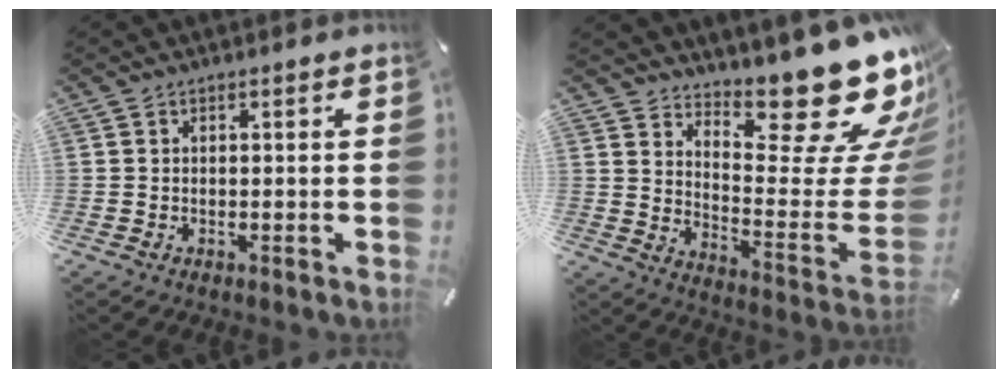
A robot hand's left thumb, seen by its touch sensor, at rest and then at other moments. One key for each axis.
{"total": 21.4, "fx": 16.5, "fy": 6.4, "fz": 12.0, "tx": -0.136, "ty": -0.147, "tz": 0.264}